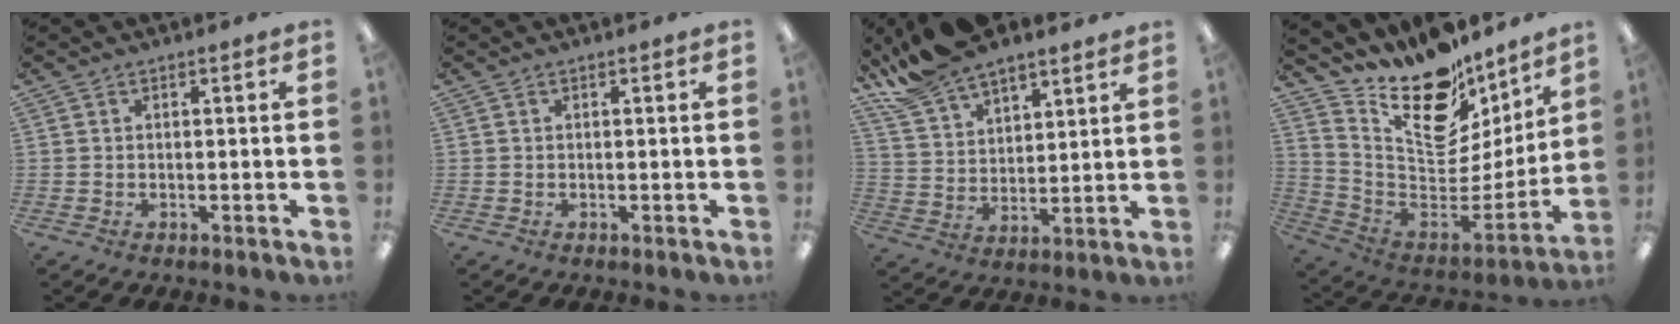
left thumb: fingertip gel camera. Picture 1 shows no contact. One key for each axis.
{"total": 0.0}
{"total": 13.1, "fx": 11.2, "fy": 4.8, "fz": 4.9, "tx": -0.115, "ty": -0.057, "tz": 0.211}
{"total": 18.6, "fx": 14.2, "fy": 8.4, "fz": 8.5, "tx": -0.136, "ty": -0.121, "tz": 0.249}